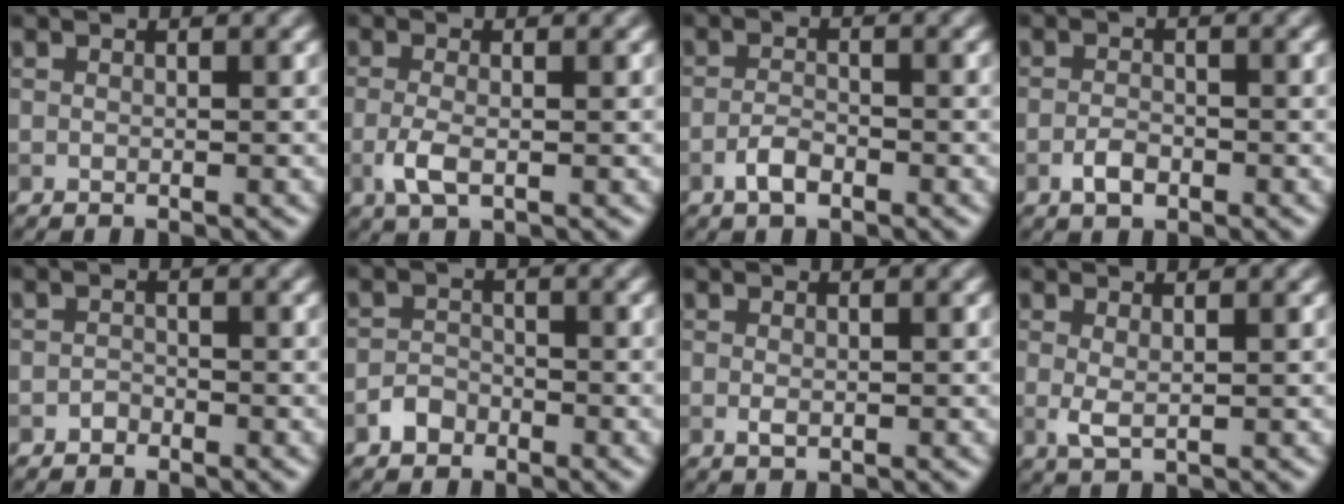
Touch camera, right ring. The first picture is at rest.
{"total": 2.5, "force": [-0.8, 0.9, 2.2], "torque": [-0.052, -0.005, -0.019]}
{"total": 1.9, "force": [-1.1, 0.8, 1.3], "torque": [-0.027, 0.003, -0.026]}
{"total": 1.8, "force": [-0.9, 0.9, 1.2], "torque": [-0.021, 0.001, -0.020]}
{"total": 0.8, "force": [-0.7, 0.4, 0.1], "torque": [0.002, 0.001, -0.013]}
{"total": 1.8, "force": [-1.2, 1.2, 0.4], "torque": [-0.001, 0.007, -0.025]}
{"total": 0.8, "force": [-0.1, 0.4, 0.7], "torque": [-0.013, -0.003, 0.000]}
{"total": 1.5, "force": [0.4, 0.5, 1.4], "torque": [-0.031, -0.001, 0.009]}